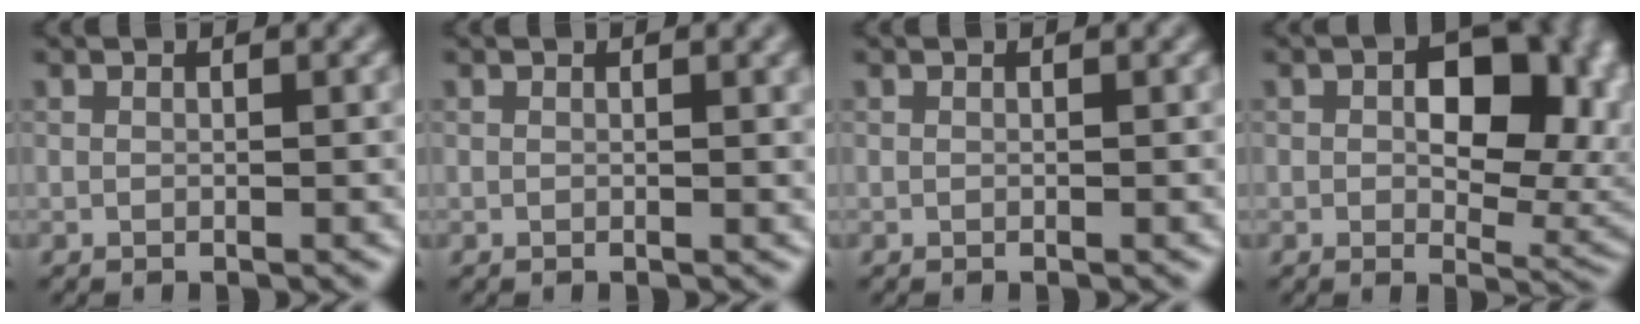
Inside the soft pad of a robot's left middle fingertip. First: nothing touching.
{"total": 1.3, "force": [0.7, 0.5, 1.0], "torque": [-0.007, 0.007, 0.008]}
{"total": 0.0}
{"total": 10.3, "force": [1.7, 6.0, 8.1], "torque": [-0.107, -0.003, 0.044]}